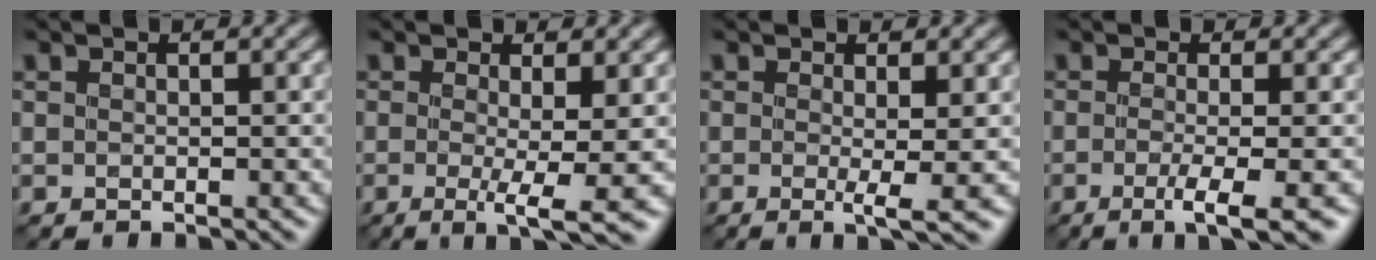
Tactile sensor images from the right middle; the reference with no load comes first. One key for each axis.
{"total": 4.5, "fx": -0.7, "fy": 0.8, "fz": 4.3, "tx": -0.073, "ty": -0.013, "tz": -0.010}
{"total": 2.6, "fx": -0.1, "fy": 0.2, "fz": 2.5, "tx": -0.047, "ty": -0.010, "tz": -0.002}
{"total": 4.0, "fx": -1.6, "fy": 0.8, "fz": 3.6, "tx": -0.056, "ty": -0.008, "tz": -0.031}